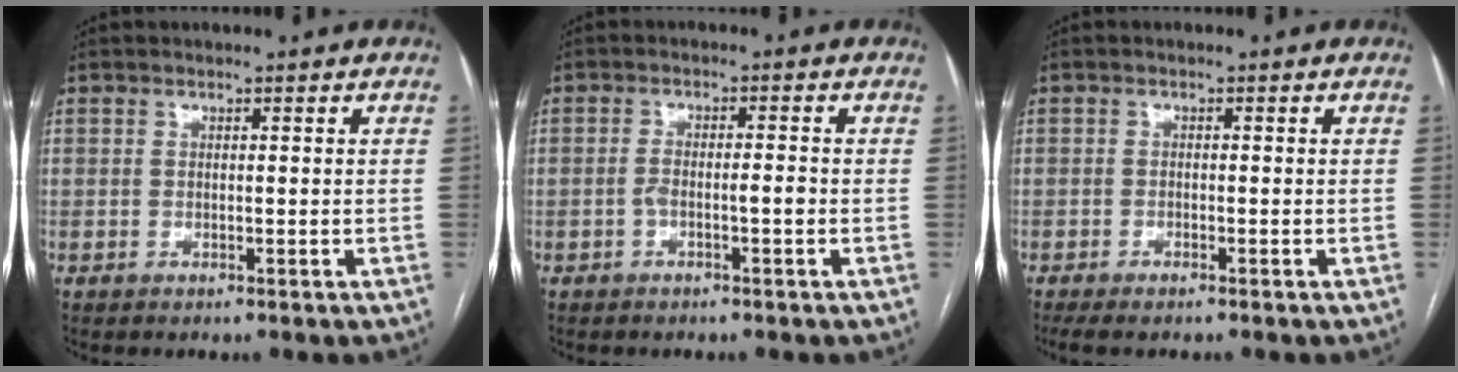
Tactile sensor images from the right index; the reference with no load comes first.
{"total": 2.7, "force": [-1.0, 0.4, 2.5], "torque": [-0.046, 0.010, -0.014]}
{"total": 3.0, "force": [-2.5, 0.4, 1.7], "torque": [-0.023, -0.005, -0.036]}